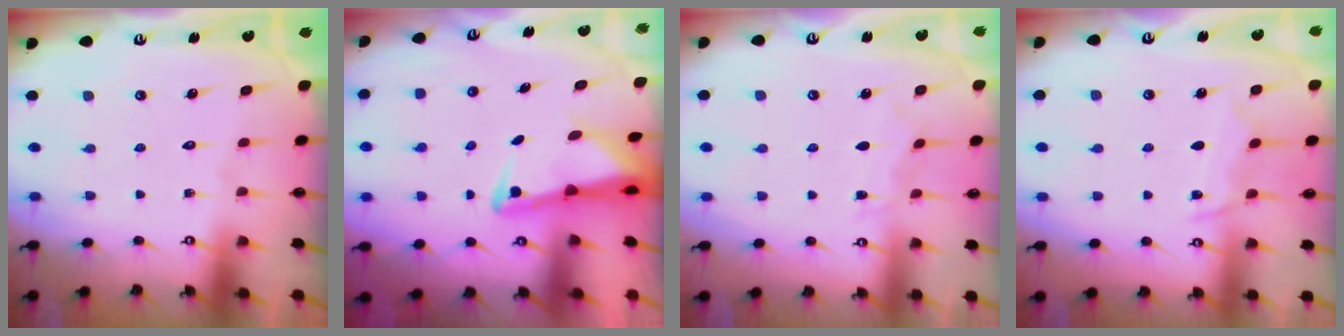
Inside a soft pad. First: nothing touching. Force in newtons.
{"total": 2.6, "press": 2.5, "slide": 0.7}
{"total": 4.9, "press": 4.9, "slide": 0.3}
{"total": 6.6, "press": 6.6, "slide": 0.5}